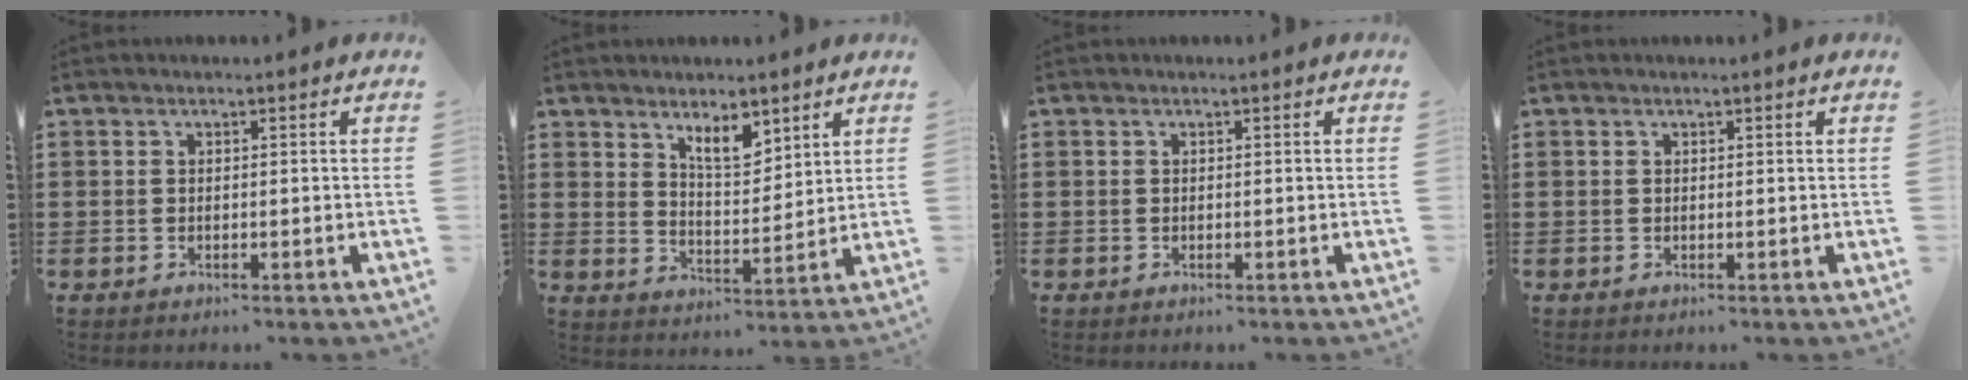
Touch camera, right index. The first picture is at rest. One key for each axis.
{"total": 6.3, "fx": 4.6, "fy": 2.5, "fz": 3.4, "tx": -0.055, "ty": -0.016, "tz": 0.080}
{"total": 0.0}
{"total": 0.0}